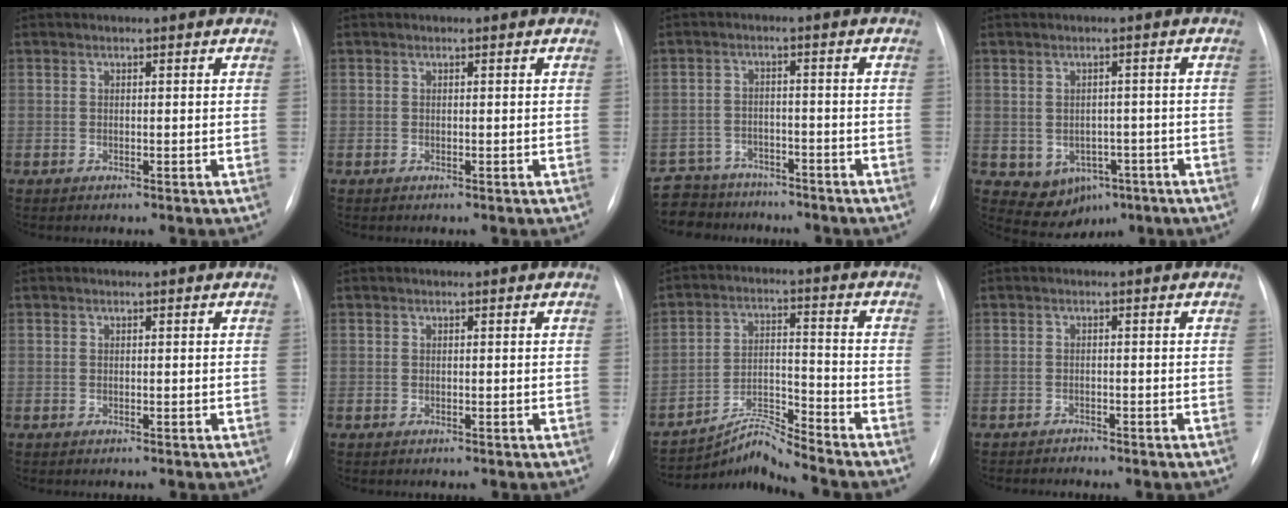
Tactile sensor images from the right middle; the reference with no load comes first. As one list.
[{"total": 0.0}, {"total": 8.8, "force": [-7.7, 4.3, 0.6], "torque": [-0.005, 0.020, -0.109]}, {"total": 6.8, "force": [-2.8, 5.4, 3.0], "torque": [-0.040, 0.019, -0.022]}, {"total": 0.0}, {"total": 0.0}, {"total": 7.2, "force": [-6.8, -2.2, 0.5], "torque": [-0.022, 0.007, -0.122]}, {"total": 1.2, "force": [-1.1, 0.2, -0.2], "torque": [0.011, -0.002, -0.017]}]